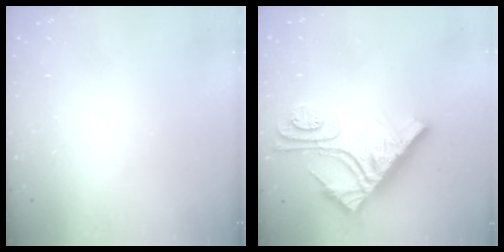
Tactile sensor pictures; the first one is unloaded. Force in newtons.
{"total": 15.2, "press": 15.1, "slide": 1.4}